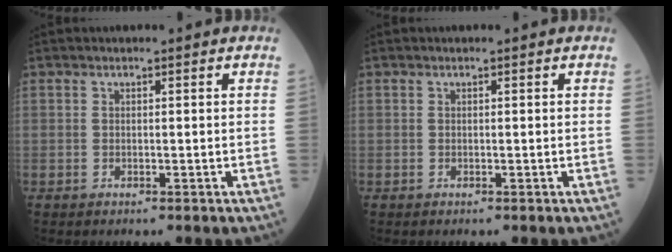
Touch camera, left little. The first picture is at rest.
{"total": 0.0}